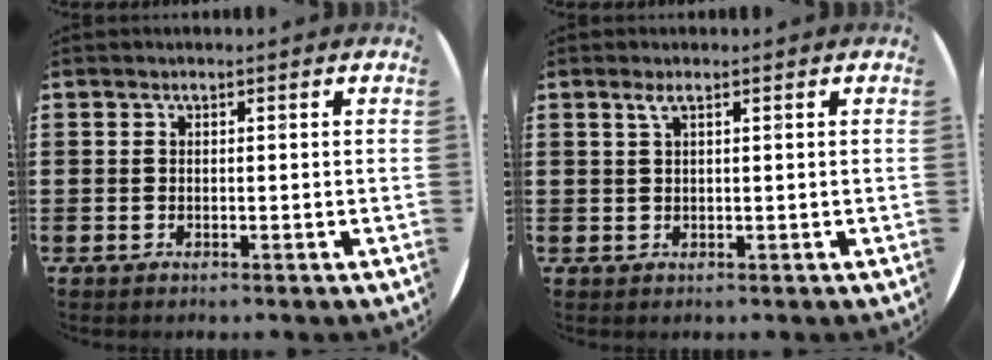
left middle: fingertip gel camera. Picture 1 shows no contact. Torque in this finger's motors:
{"motor_torque": [0.00, 0.05, 0.03, 0.01]}